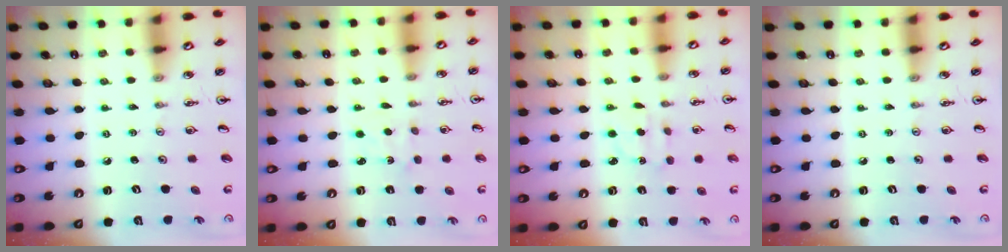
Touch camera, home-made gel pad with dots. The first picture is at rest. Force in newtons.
{"total": 2.7, "press": 2.7, "slide": 0.4}
{"total": 3.2, "press": 3.2, "slide": 0.4}
{"total": 0.0}